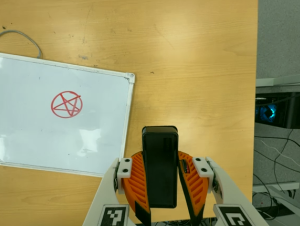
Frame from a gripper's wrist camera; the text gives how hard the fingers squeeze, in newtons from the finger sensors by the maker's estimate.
{"total": 9.4, "left": 7.6, "right": 11.3}